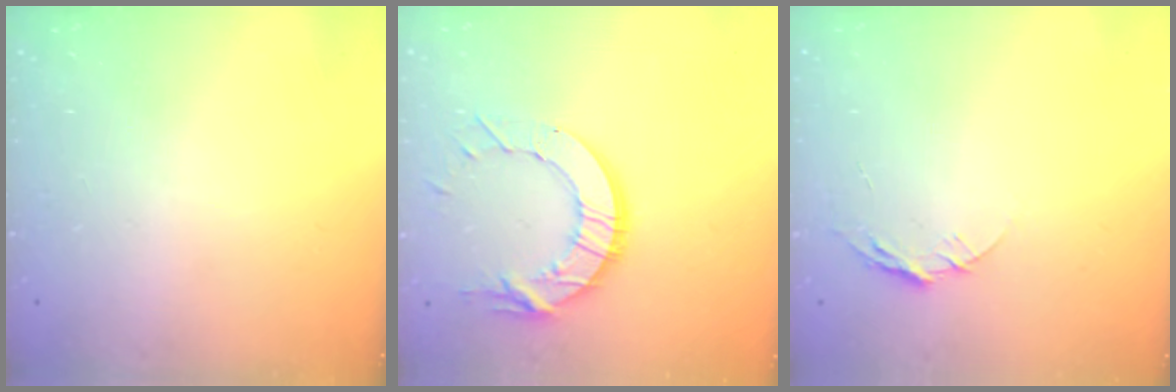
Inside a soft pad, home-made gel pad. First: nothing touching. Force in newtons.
{"total": 12.2, "press": 12.2, "slide": 0.7}
{"total": 6.5, "press": 6.5, "slide": 0.6}